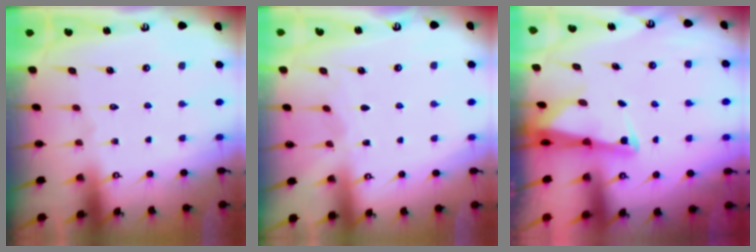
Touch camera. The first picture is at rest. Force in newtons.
{"total": 2.9, "press": 2.9, "slide": 0.4}
{"total": 3.3, "press": 3.3, "slide": 0.5}